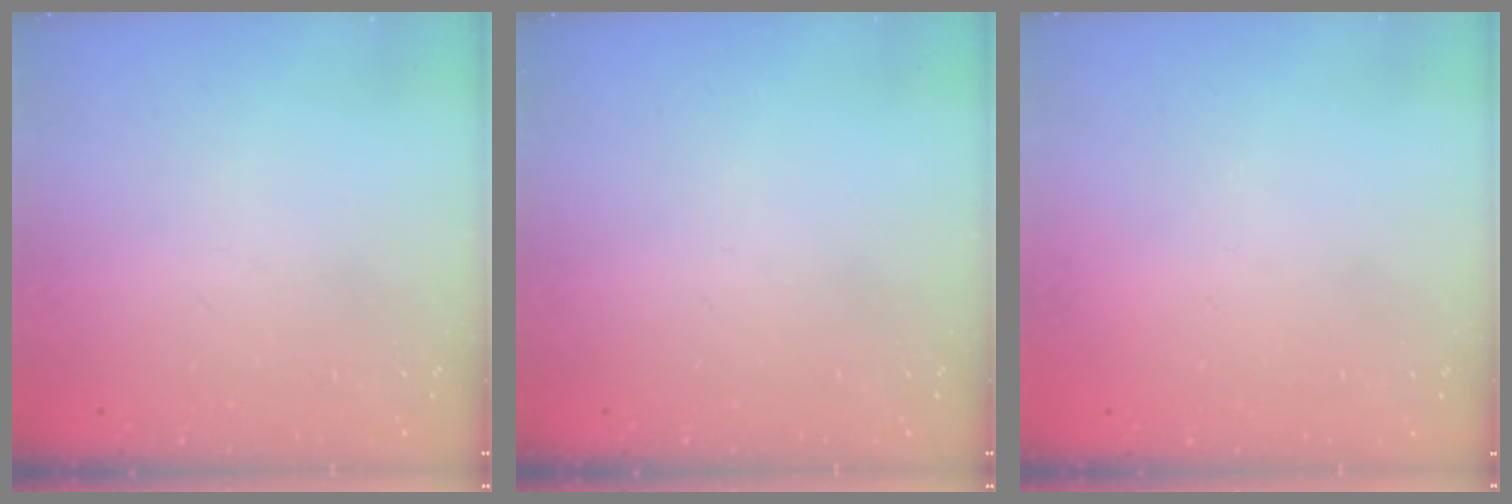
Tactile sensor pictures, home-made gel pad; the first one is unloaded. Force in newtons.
{"total": 0.0}
{"total": 2.3, "press": 2.3, "slide": 0.1}